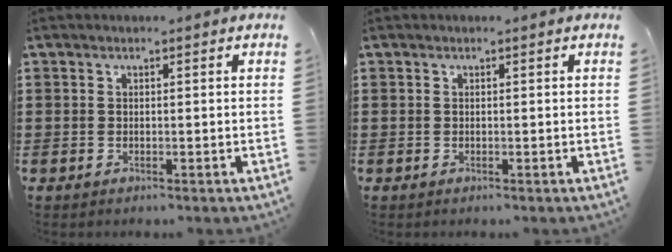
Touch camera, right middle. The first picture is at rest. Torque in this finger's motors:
{"motor_torque": [-0.04, 0.03, 0.00, 0.00]}